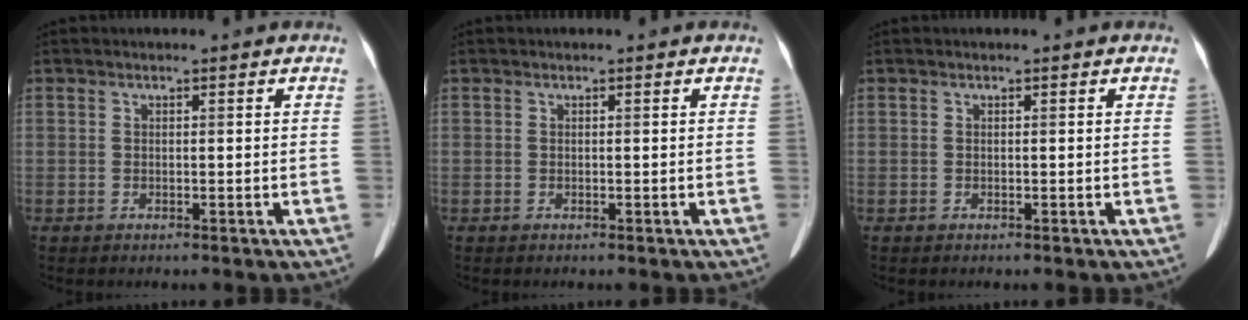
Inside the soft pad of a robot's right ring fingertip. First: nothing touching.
{"total": 0.0}
{"total": 0.0}